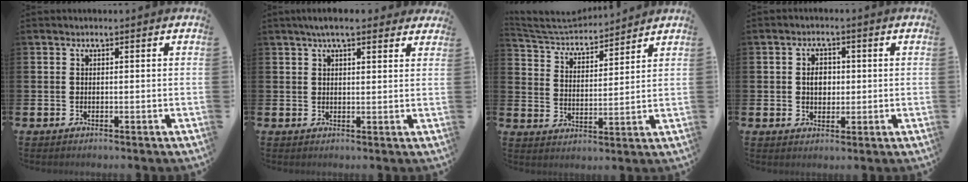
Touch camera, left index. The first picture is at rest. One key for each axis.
{"total": 4.4, "fx": 3.6, "fy": 1.1, "fz": 2.3, "tx": -0.050, "ty": -0.005, "tz": 0.065}
{"total": 5.4, "fx": 5.3, "fy": 1.1, "fz": 0.7, "tx": -0.038, "ty": -0.040, "tz": 0.089}
{"total": 3.0, "fx": 0.3, "fy": 2.3, "fz": 1.9, "tx": -0.010, "ty": -0.001, "tz": -0.005}